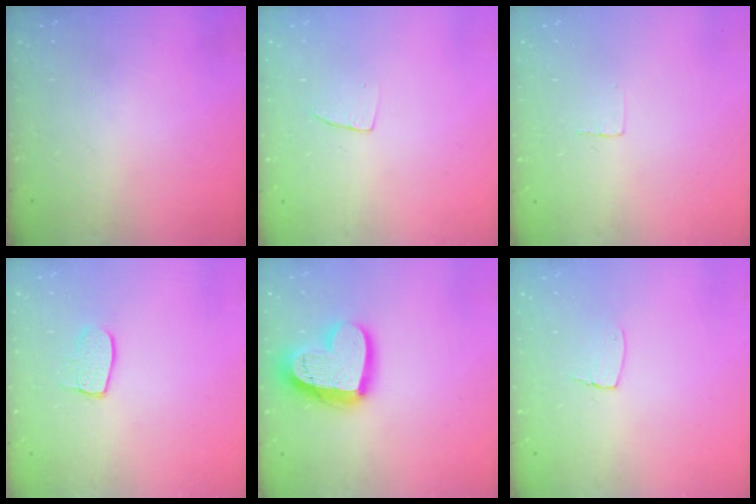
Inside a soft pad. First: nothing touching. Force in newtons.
{"total": 2.9, "press": 2.9, "slide": 0.2}
{"total": 2.4, "press": 2.4, "slide": 0.1}
{"total": 7.5, "press": 7.5, "slide": 0.6}
{"total": 21.4, "press": 21.3, "slide": 2.1}
{"total": 5.6, "press": 5.5, "slide": 0.4}